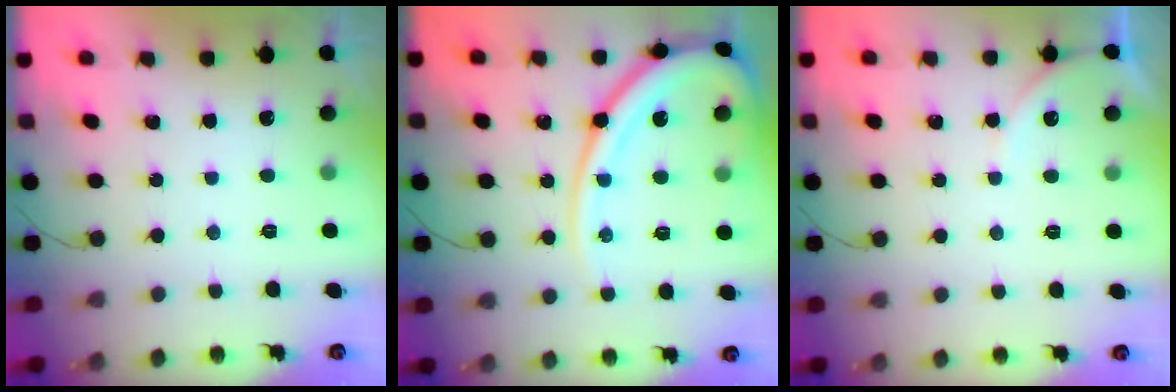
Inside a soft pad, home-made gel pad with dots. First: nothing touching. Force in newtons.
{"total": 16.4, "press": 16.3, "slide": 1.6}
{"total": 4.7, "press": 4.6, "slide": 0.7}